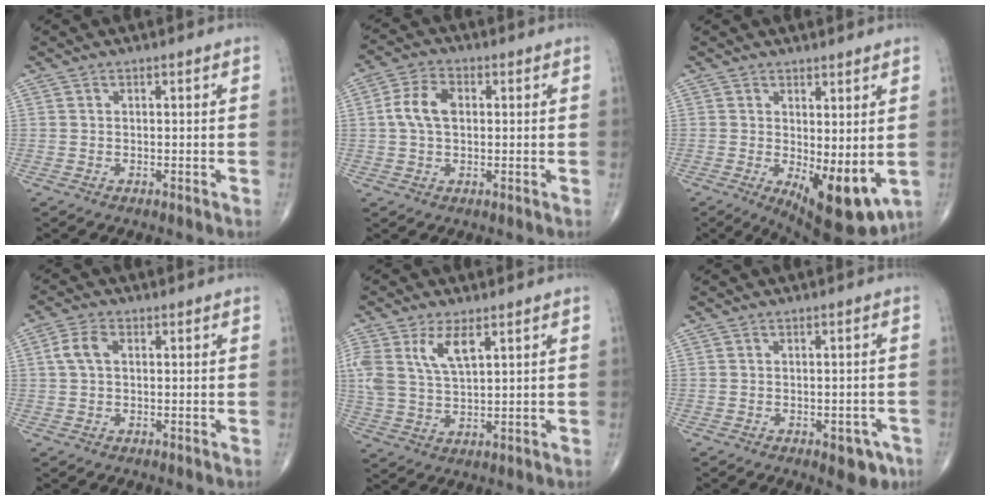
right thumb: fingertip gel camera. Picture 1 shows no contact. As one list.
[{"total": 6.6, "force": [0.7, 4.2, 5.0], "torque": [-0.102, 0.016, 0.008]}, {"total": 10.7, "force": [-1.3, 4.2, 9.7], "torque": [-0.130, -0.026, -0.004]}, {"total": 4.0, "force": [0.8, 2.5, 3.1], "torque": [-0.070, 0.010, 0.013]}, {"total": 8.3, "force": [3.7, 3.5, 6.5], "torque": [-0.134, -0.007, 0.081]}, {"total": 4.5, "force": [-2.2, 2.4, 3.2], "torque": [-0.014, 0.010, -0.022]}]